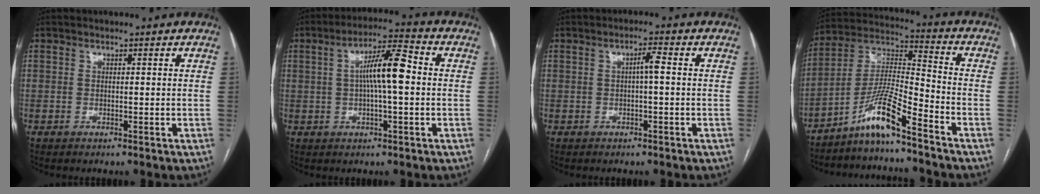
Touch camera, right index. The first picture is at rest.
{"total": 8.4, "force": [0.6, 1.2, 8.3], "torque": [-0.150, 0.022, 0.005]}
{"total": 2.3, "force": [0.1, 0.2, 2.2], "torque": [-0.038, 0.005, 0.002]}
{"total": 9.6, "force": [-7.2, -0.4, 6.4], "torque": [-0.136, 0.004, -0.138]}